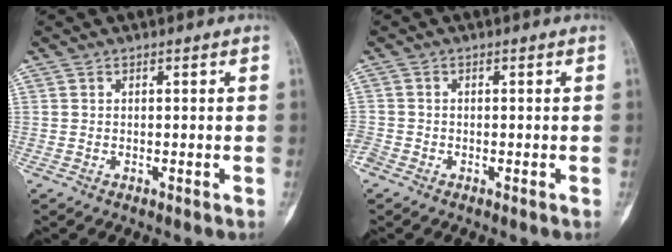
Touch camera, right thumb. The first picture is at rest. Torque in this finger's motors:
{"motor_torque": [0.69, 0.84, 2.50, -0.27, 0.91]}